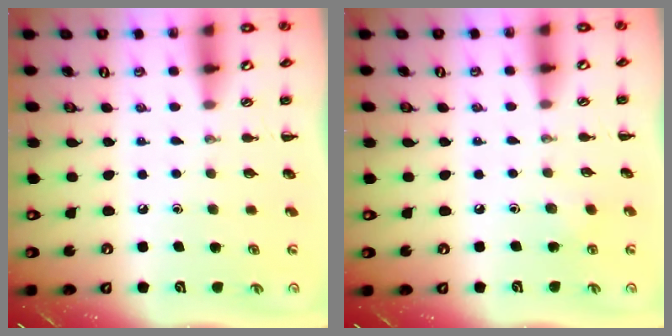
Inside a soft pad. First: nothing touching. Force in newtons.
{"total": 2.6, "press": 2.5, "slide": 0.8}